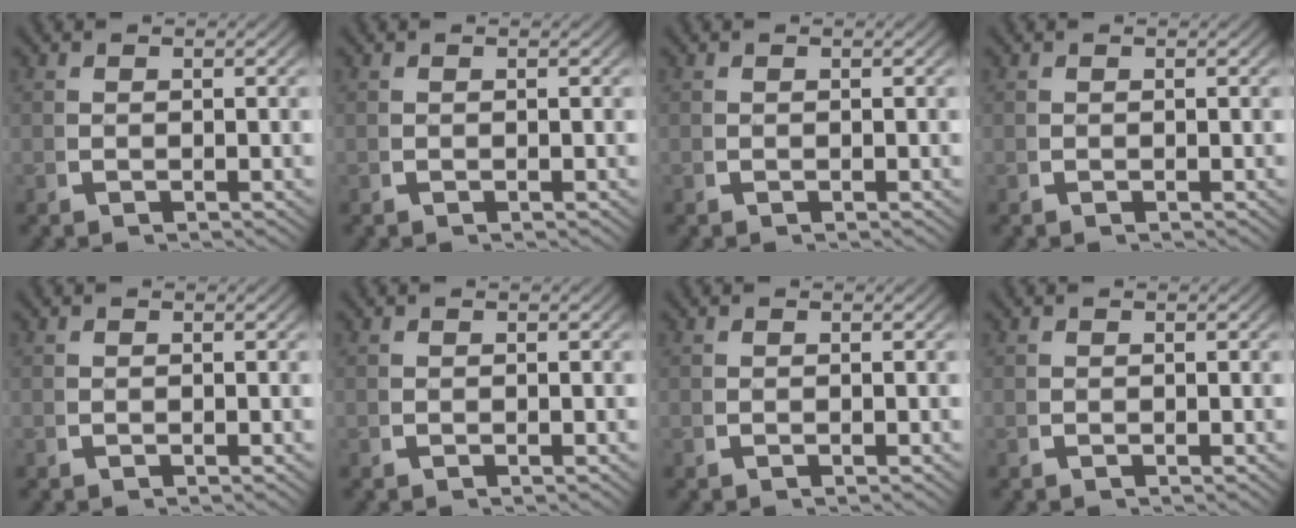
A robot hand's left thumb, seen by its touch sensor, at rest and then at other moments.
{"total": 0.0}
{"total": 0.0}
{"total": 0.0}
{"total": 0.0}
{"total": 0.0}
{"total": 0.0}
{"total": 0.0}